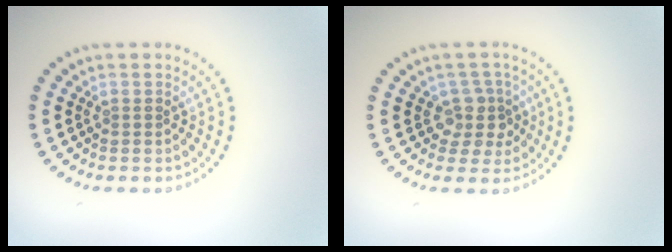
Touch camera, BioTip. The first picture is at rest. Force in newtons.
{"total": 2.8, "press": 2.2, "slide": 1.8}